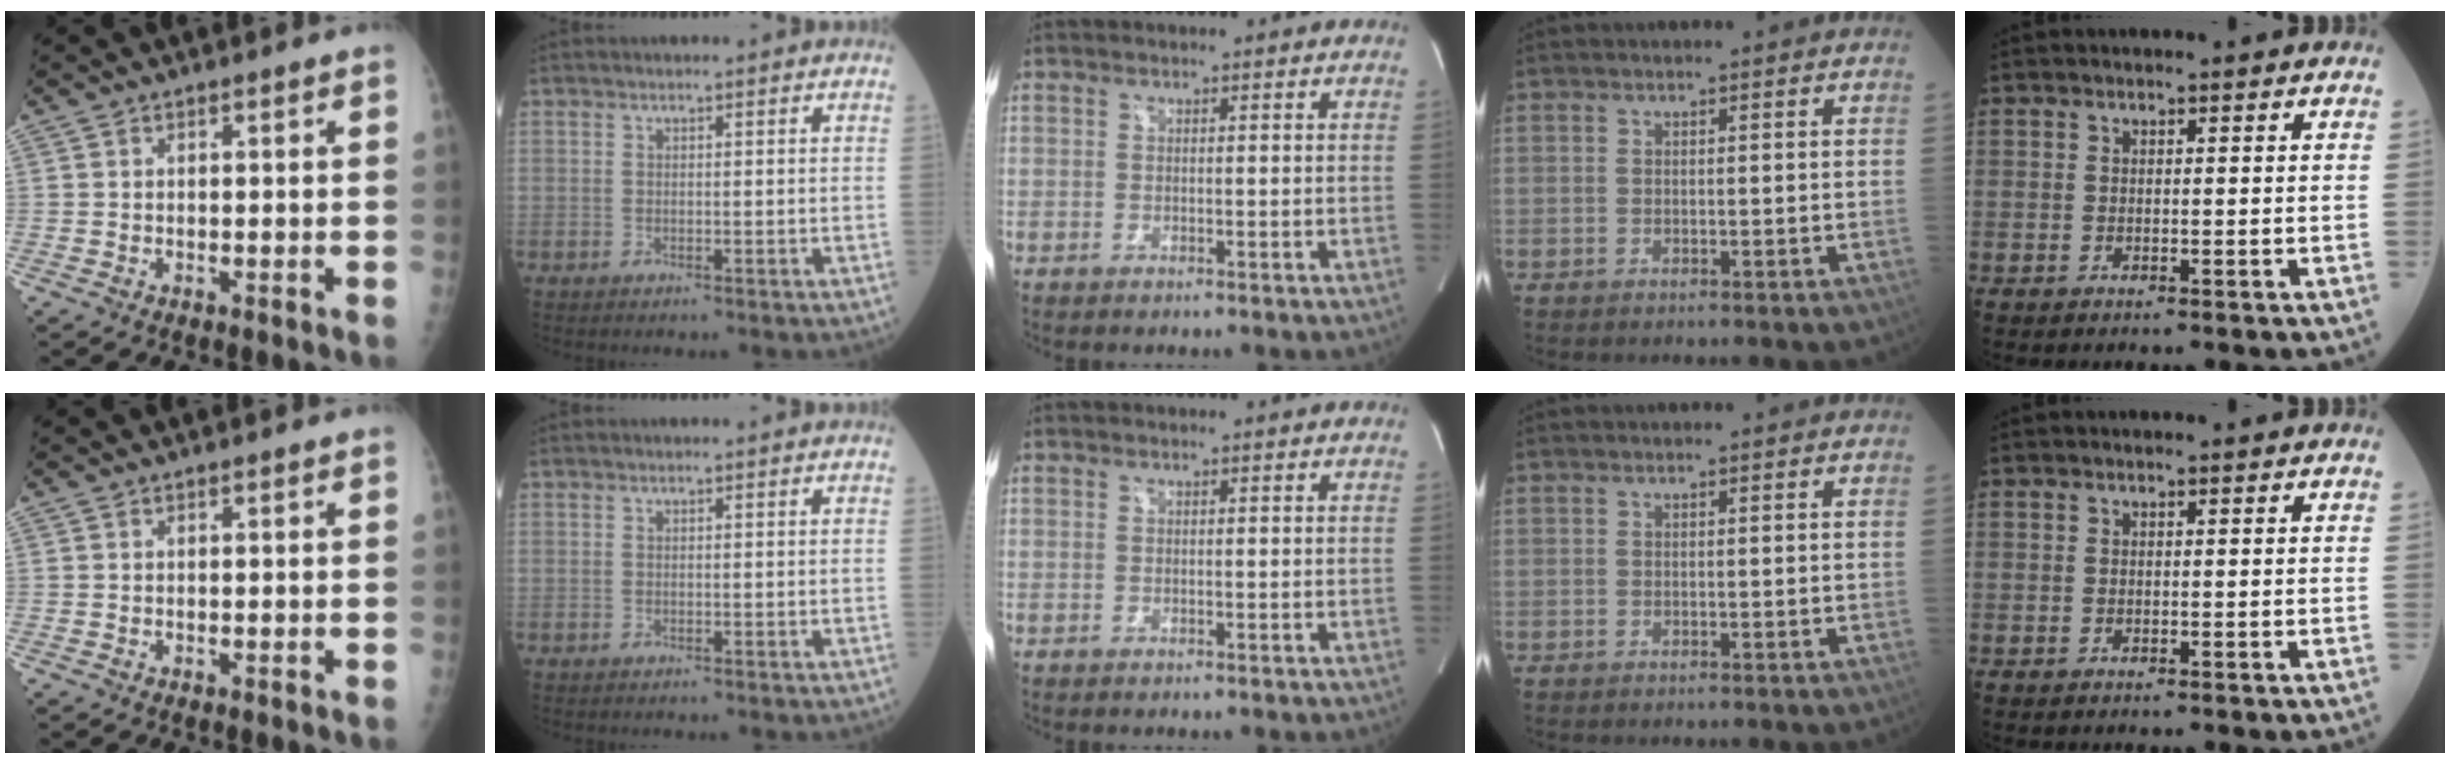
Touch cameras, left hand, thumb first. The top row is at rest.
{}